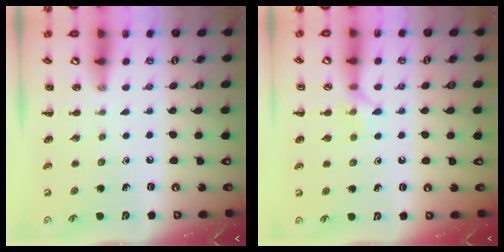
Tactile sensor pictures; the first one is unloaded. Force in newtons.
{"total": 6.2, "press": 6.2, "slide": 0.6}